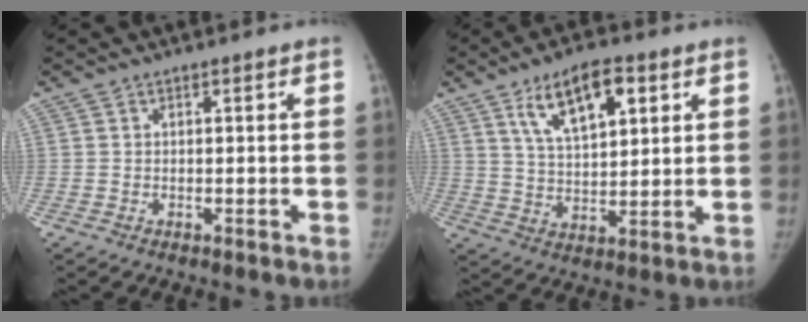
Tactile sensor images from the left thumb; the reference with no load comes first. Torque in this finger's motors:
{"motor_torque": [0.17, 0.53, 1.20, -1.09, 0.11]}